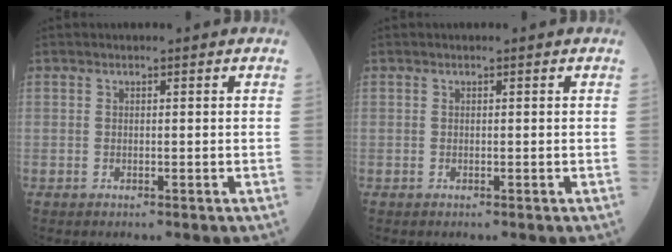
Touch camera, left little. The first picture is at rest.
{"total": 0.0}